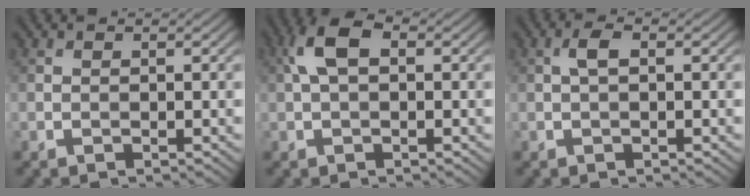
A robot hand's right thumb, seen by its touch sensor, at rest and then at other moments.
{"total": 4.8, "force": [0.9, 2.5, 4.0], "torque": [-0.091, 0.013, 0.013]}
{"total": 1.8, "force": [0.1, 0.7, 1.7], "torque": [-0.036, 0.009, 0.000]}